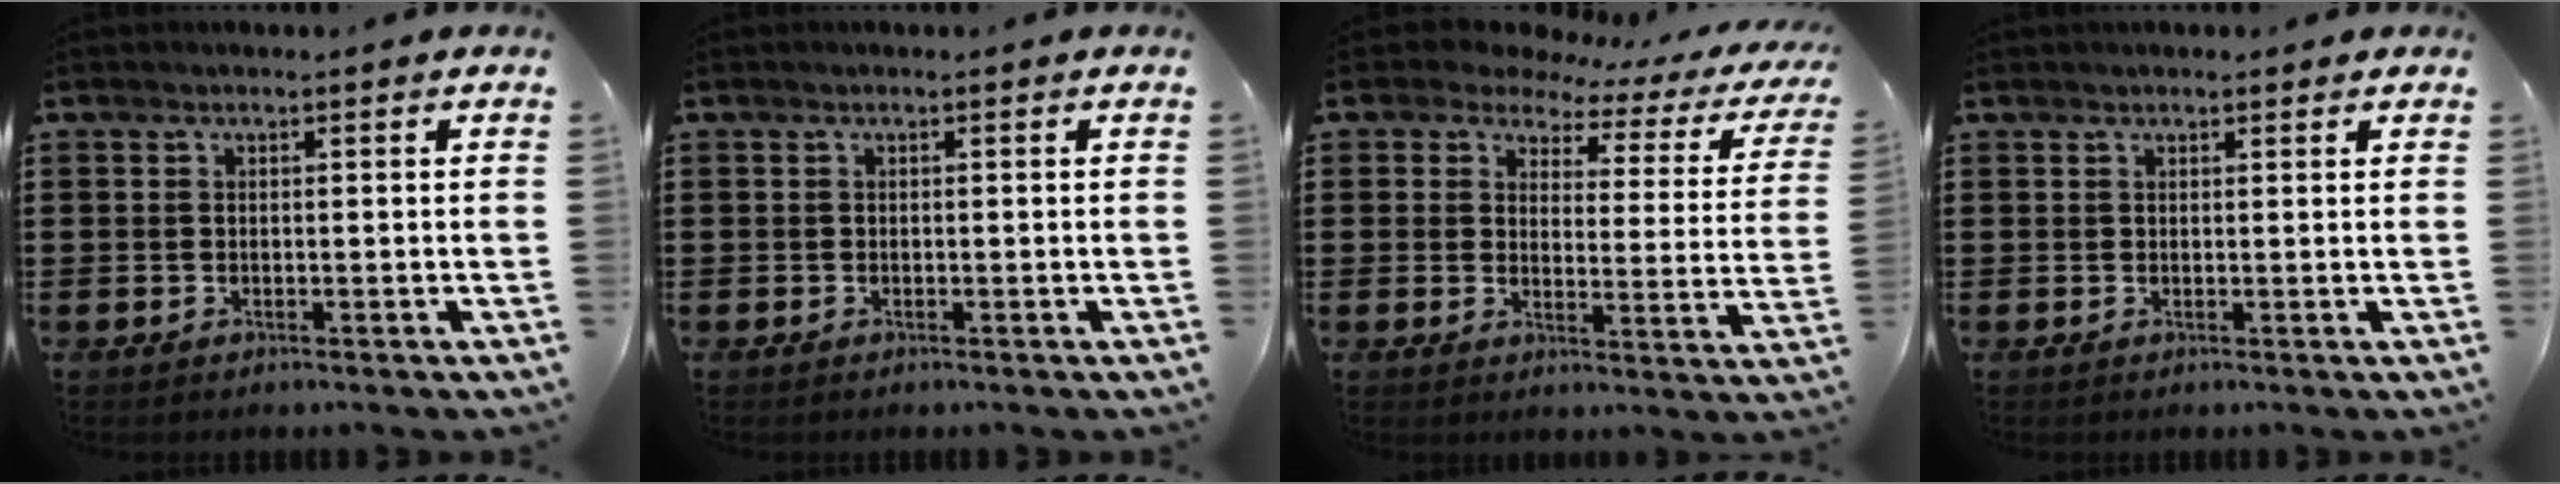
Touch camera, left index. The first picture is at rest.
{"total": 0.0}
{"total": 4.0, "force": [3.1, 2.2, 1.3], "torque": [-0.042, -0.016, 0.049]}
{"total": 0.9, "force": [0.9, 0.2, 0.3], "torque": [-0.007, 0.001, 0.017]}